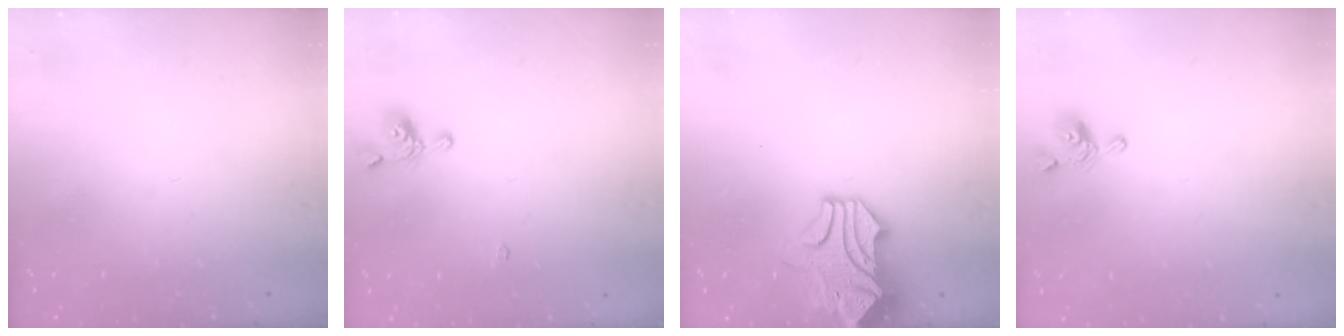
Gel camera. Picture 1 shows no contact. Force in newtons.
{"total": 3.2, "press": 3.2, "slide": 0.2}
{"total": 1.6, "press": 1.2, "slide": 1.1}
{"total": 2.7, "press": 2.7, "slide": 0.4}